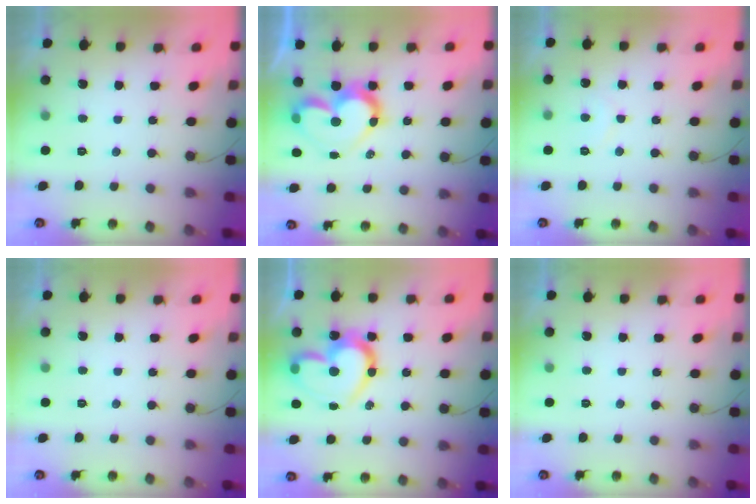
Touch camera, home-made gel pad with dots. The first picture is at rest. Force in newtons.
{"total": 12.9, "press": 12.9, "slide": 1.5}
{"total": 5.7, "press": 5.7, "slide": 0.3}
{"total": 0.0}
{"total": 19.1, "press": 19.0, "slide": 1.3}
{"total": 0.0}